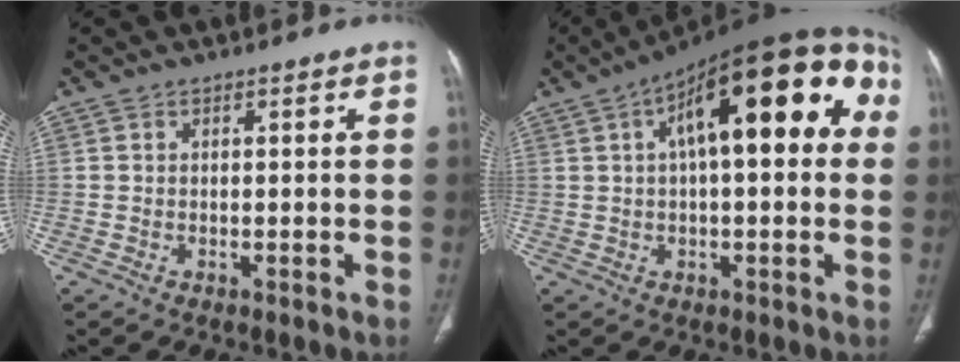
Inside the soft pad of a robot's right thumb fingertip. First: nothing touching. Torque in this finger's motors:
{"motor_torque": [-0.19, 4.81, 1.60, 0.63, 0.60]}